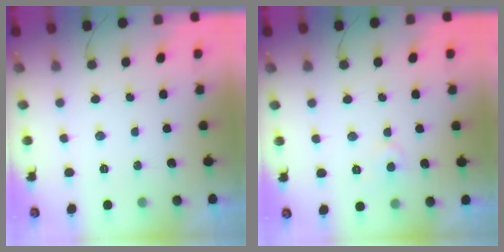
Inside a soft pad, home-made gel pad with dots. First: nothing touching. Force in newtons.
{"total": 4.1, "press": 4.1, "slide": 0.6}